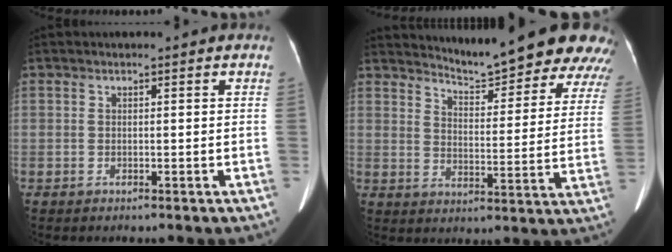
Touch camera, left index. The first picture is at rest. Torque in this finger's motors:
{"motor_torque": [1.02, -1.12, 0.18, 0.01]}